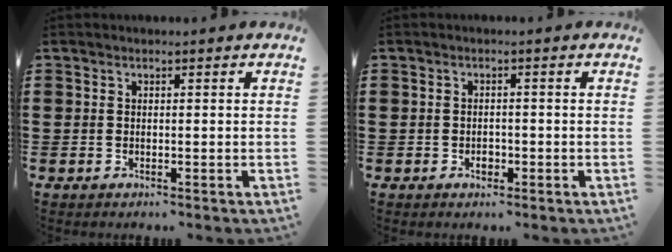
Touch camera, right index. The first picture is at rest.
{"total": 1.5, "force": [-0.6, 1.1, 0.8], "torque": [-0.017, 0.000, -0.012]}